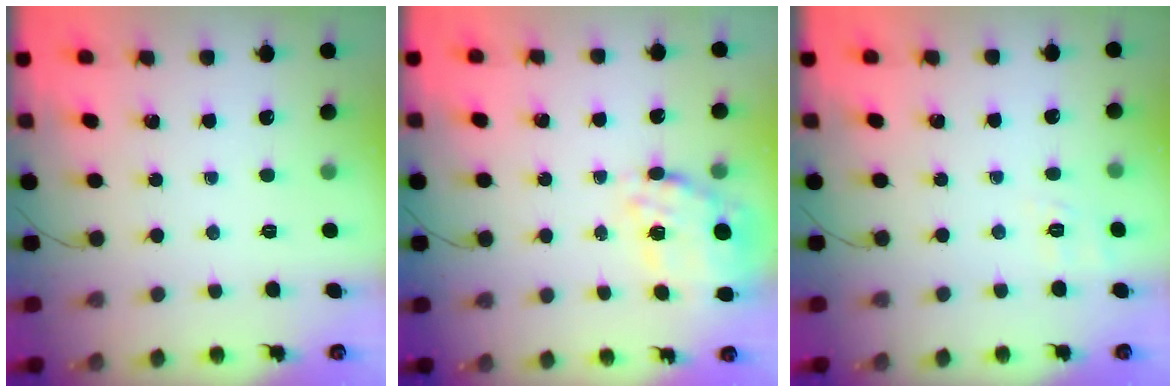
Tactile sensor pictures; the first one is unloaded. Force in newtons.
{"total": 17.9, "press": 17.6, "slide": 3.4}
{"total": 2.0, "press": 0.6, "slide": 1.9}